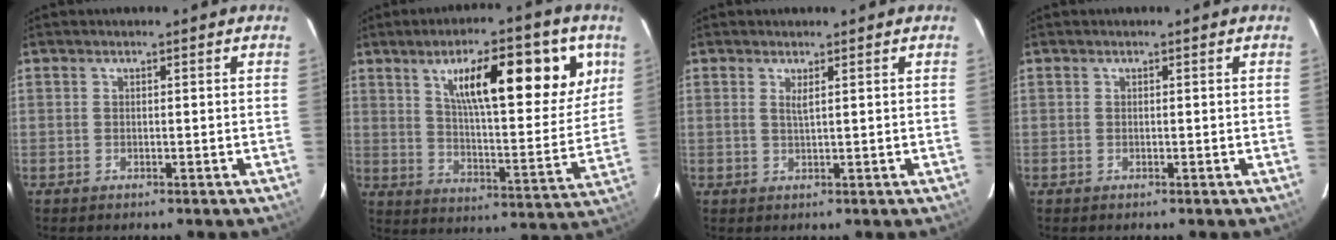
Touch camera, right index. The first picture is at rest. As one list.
[{"total": 21.6, "force": [10.5, 6.3, 17.8], "torque": [-0.252, 0.015, 0.167]}, {"total": 1.4, "force": [0.7, -0.1, 1.2], "torque": [-0.022, -0.002, 0.011]}, {"total": 0.0}]